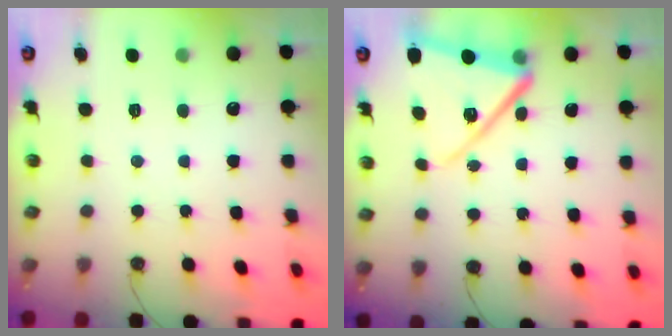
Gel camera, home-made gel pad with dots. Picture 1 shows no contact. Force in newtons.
{"total": 13.5, "press": 13.5, "slide": 0.8}